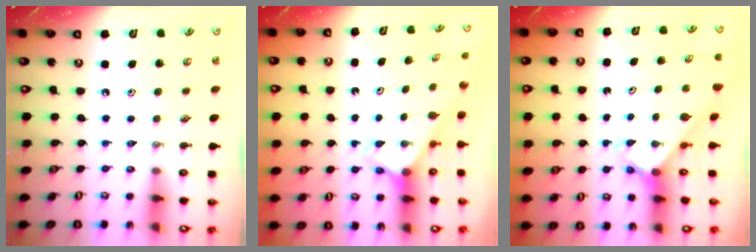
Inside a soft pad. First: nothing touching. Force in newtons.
{"total": 2.6, "press": 2.6, "slide": 0.2}
{"total": 1.8, "press": 1.8, "slide": 0.1}